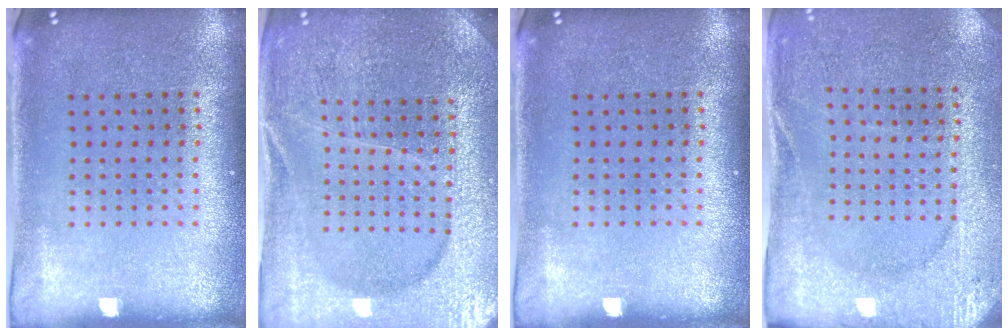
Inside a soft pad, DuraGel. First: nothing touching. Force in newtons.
{"total": 4.4, "press": 4.2, "slide": 1.4}
{"total": 0.0}
{"total": 2.6, "press": 2.6, "slide": 0.4}